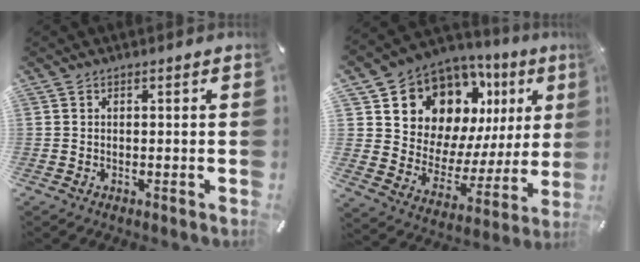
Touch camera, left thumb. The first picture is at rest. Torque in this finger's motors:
{"motor_torque": [2.45, 2.48, 1.49, -1.28, 0.49]}